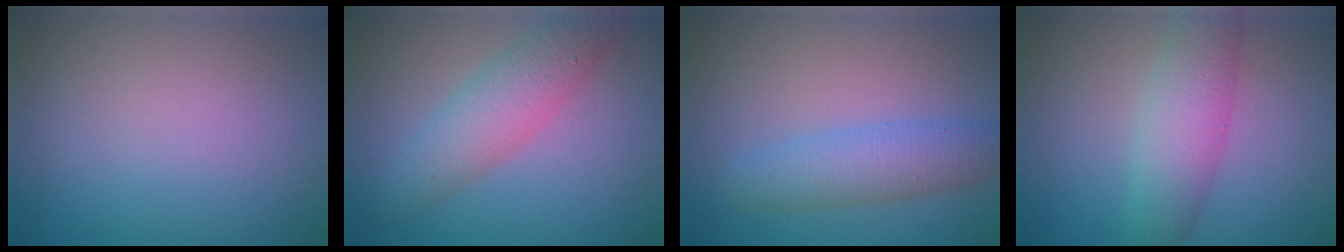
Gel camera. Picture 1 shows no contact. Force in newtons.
{"total": 4.6, "press": 4.6, "slide": 0.0}
{"total": 3.7, "press": 3.7, "slide": 0.2}
{"total": 4.6, "press": 4.6, "slide": 0.1}